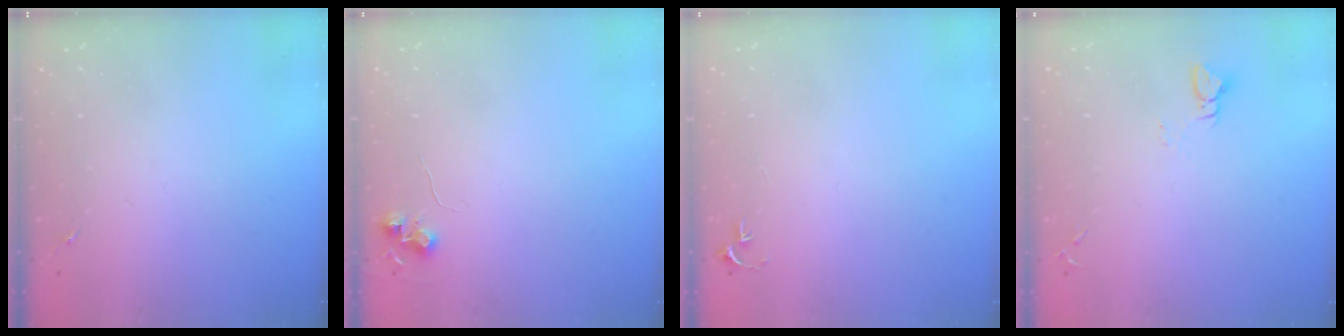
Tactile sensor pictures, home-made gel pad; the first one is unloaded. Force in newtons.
{"total": 6.0, "press": 5.9, "slide": 0.7}
{"total": 2.7, "press": 2.7, "slide": 0.3}
{"total": 3.0, "press": 3.0, "slide": 0.3}